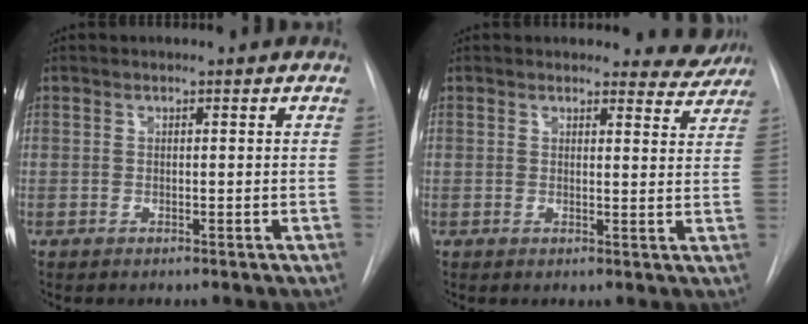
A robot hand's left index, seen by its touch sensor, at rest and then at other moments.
{"total": 4.5, "force": [4.3, 1.2, -0.7], "torque": [0.023, -0.027, 0.028]}